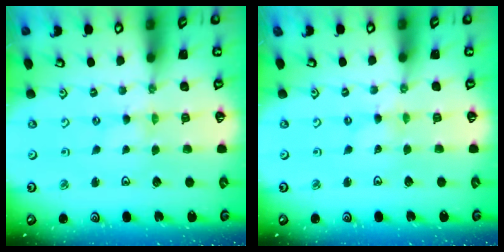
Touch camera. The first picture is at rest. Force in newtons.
{"total": 0.0}